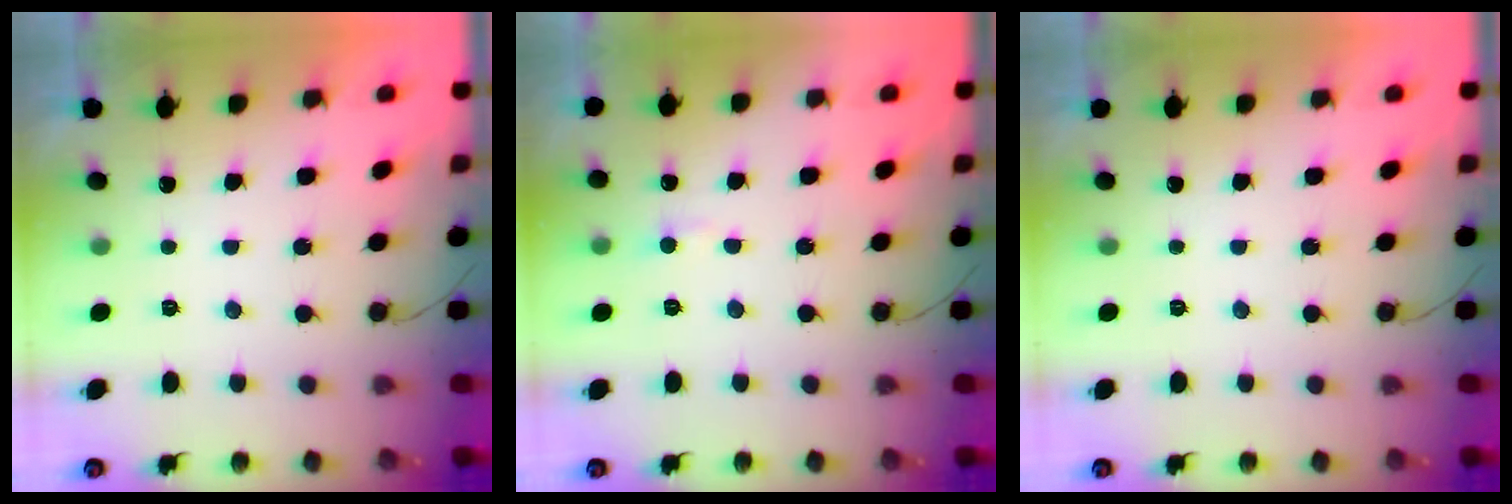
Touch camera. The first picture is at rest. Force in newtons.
{"total": 3.9, "press": 3.9, "slide": 0.6}
{"total": 0.0}